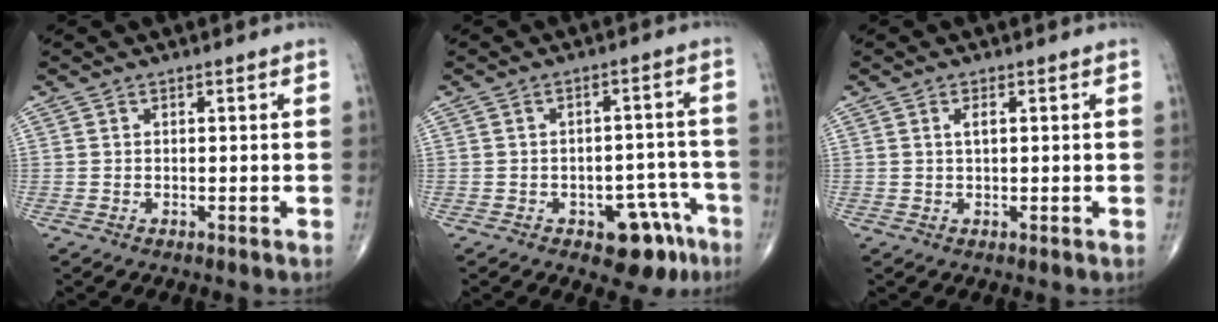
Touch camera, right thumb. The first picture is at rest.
{"total": 8.9, "force": [-4.9, 4.7, 5.8], "torque": [-0.034, 0.041, -0.058]}
{"total": 1.5, "force": [0.4, 0.5, 1.3], "torque": [-0.024, 0.001, 0.007]}